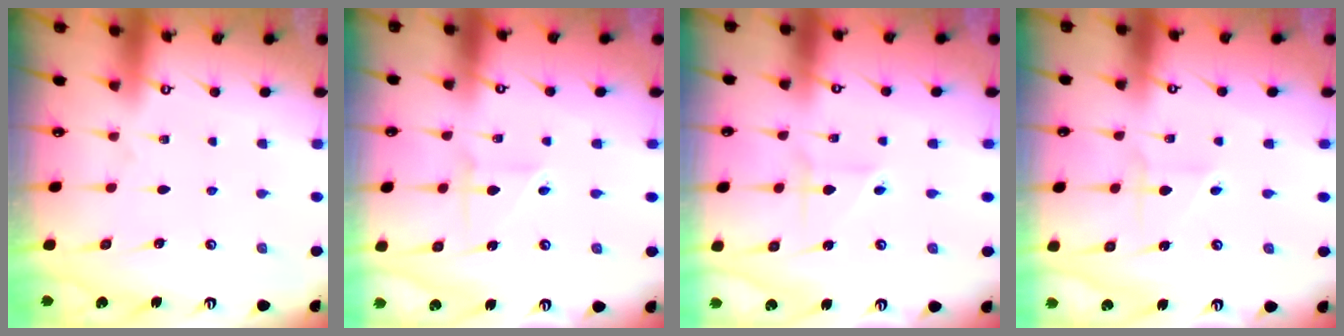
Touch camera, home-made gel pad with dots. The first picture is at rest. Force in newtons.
{"total": 2.3, "press": 2.3, "slide": 0.4}
{"total": 2.2, "press": 2.2, "slide": 0.3}
{"total": 2.5, "press": 2.3, "slide": 0.9}